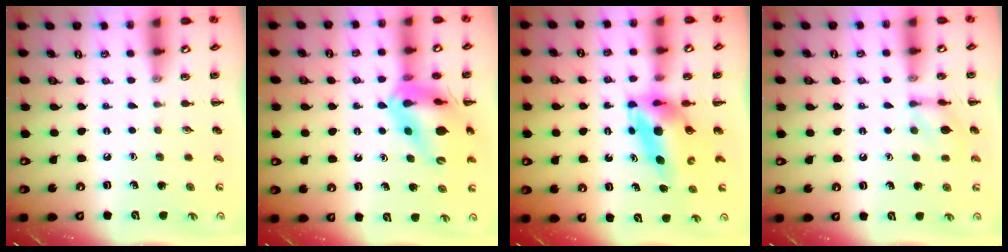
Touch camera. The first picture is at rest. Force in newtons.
{"total": 17.4, "press": 17.1, "slide": 3.1}
{"total": 6.8, "press": 6.5, "slide": 1.9}
{"total": 8.0, "press": 8.0, "slide": 0.2}